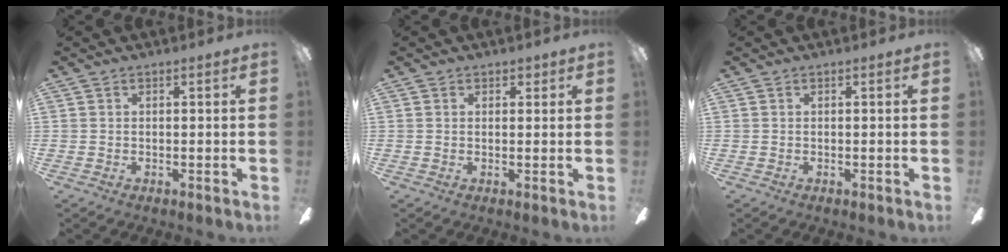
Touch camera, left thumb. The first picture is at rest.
{"total": 1.5, "force": [0.8, 1.0, 0.7], "torque": [0.003, -0.002, 0.011]}
{"total": 0.0}